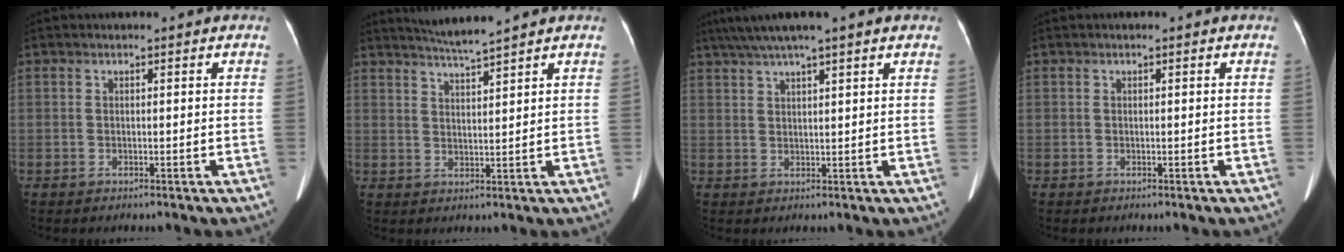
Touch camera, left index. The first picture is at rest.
{"total": 4.8, "force": [4.4, -1.2, 1.6], "torque": [-0.034, 0.003, 0.083]}
{"total": 8.5, "force": [6.4, -0.1, 5.7], "torque": [-0.099, 0.043, 0.099]}
{"total": 0.0}